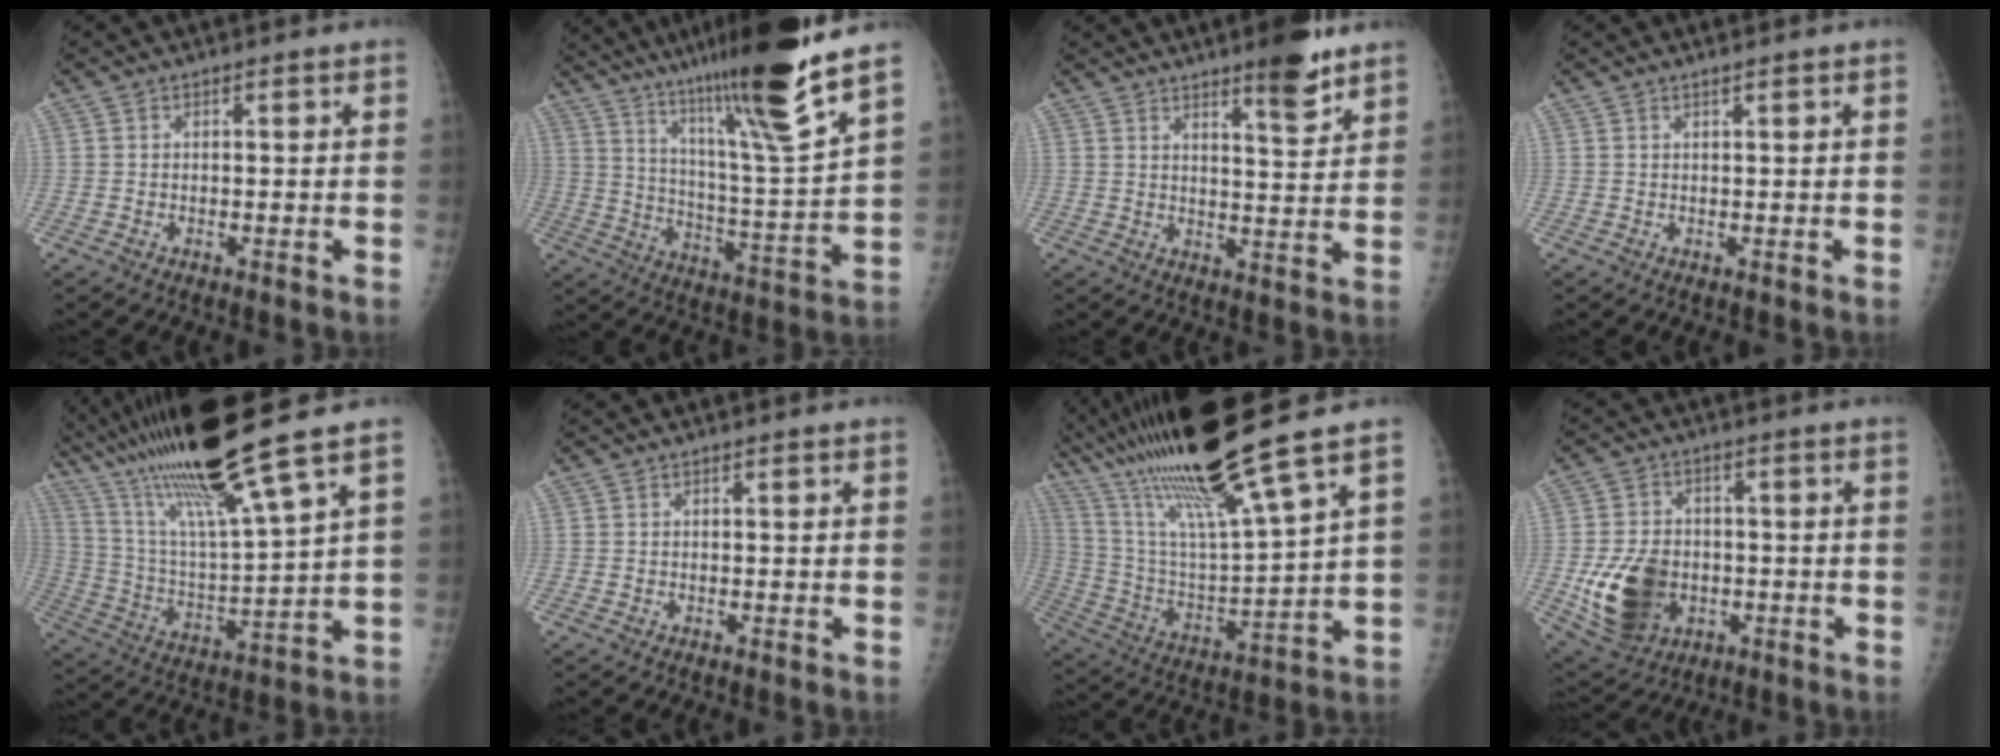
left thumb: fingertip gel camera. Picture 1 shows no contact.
{"total": 22.1, "force": [16.1, 0.1, 15.1], "torque": [-0.232, -0.083, 0.265]}
{"total": 7.7, "force": [5.5, 1.5, 5.1], "torque": [-0.063, -0.039, 0.080]}
{"total": 0.8, "force": [0.6, 0.0, 0.5], "torque": [-0.011, -0.001, 0.012]}
{"total": 20.2, "force": [14.6, -0.1, 14.0], "torque": [-0.251, -0.052, 0.275]}
{"total": 0.0}
{"total": 22.0, "force": [16.1, 0.3, 15.0], "torque": [-0.276, -0.057, 0.305]}
{"total": 13.9, "force": [-2.8, 10.3, 8.8], "torque": [-0.143, 0.003, -0.034]}